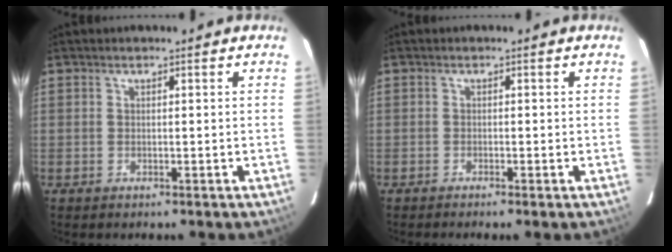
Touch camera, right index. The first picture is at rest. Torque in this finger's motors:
{"motor_torque": [0.37, -0.45, 0.24, 0.05]}